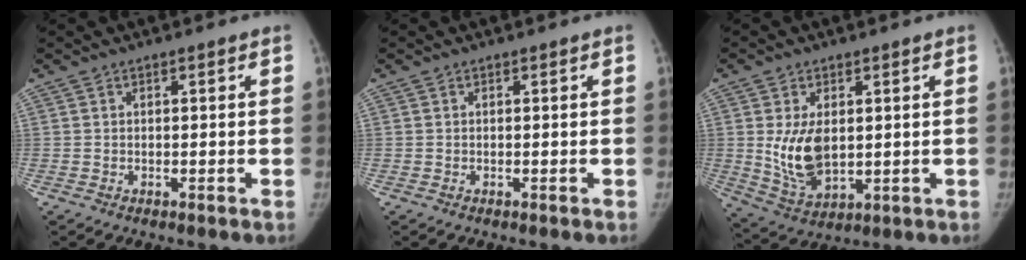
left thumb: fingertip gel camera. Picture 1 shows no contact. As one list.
[{"total": 0.0}, {"total": 10.0, "force": [1.0, 6.1, 7.9], "torque": [-0.135, -0.017, 0.037]}]